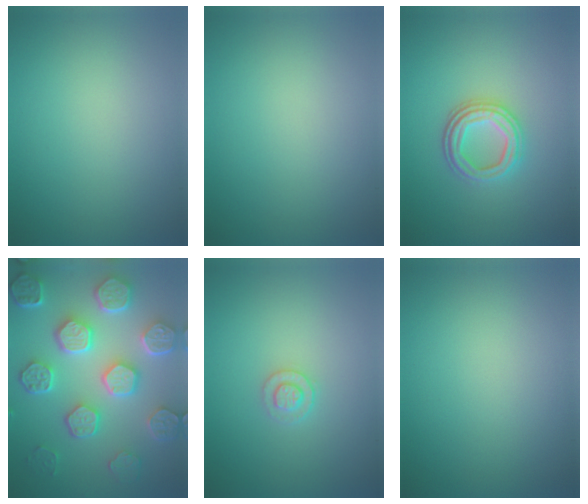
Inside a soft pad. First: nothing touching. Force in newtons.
{"total": 0.0}
{"total": 3.6, "press": 3.0, "slide": 2.1}
{"total": 8.2, "press": 6.5, "slide": 5.0}
{"total": 1.5, "press": 1.5, "slide": 0.1}
{"total": 0.0}